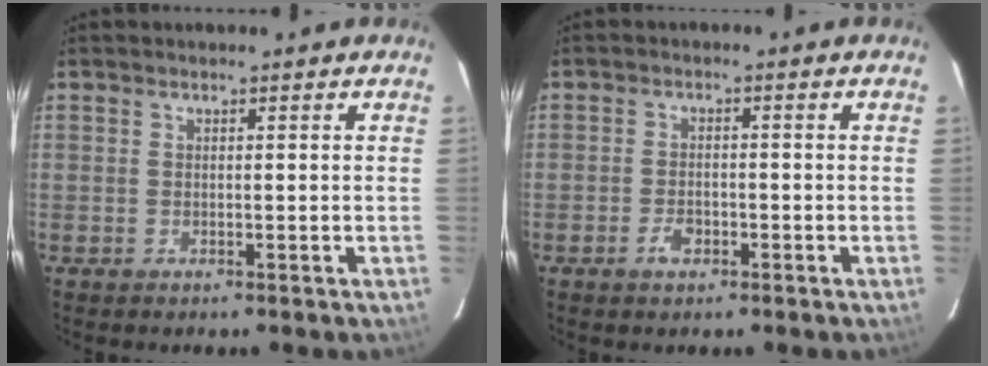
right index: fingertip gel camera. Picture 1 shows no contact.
{"total": 2.9, "force": [-1.6, 1.6, 1.7], "torque": [-0.037, 0.002, -0.030]}